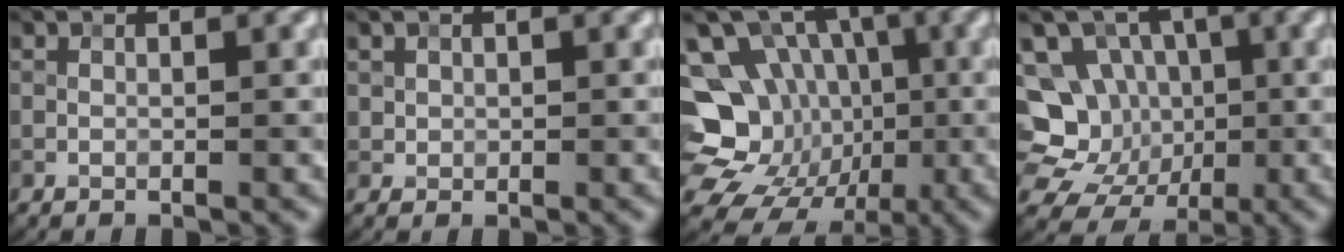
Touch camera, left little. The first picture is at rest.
{"total": 1.0, "force": [0.5, 0.9, 0.3], "torque": [-0.010, -0.005, 0.016]}
{"total": 14.2, "force": [-1.2, 12.4, 6.8], "torque": [-0.133, 0.006, -0.031]}
{"total": 11.7, "force": [-0.4, 10.7, 4.6], "torque": [-0.107, 0.031, -0.024]}